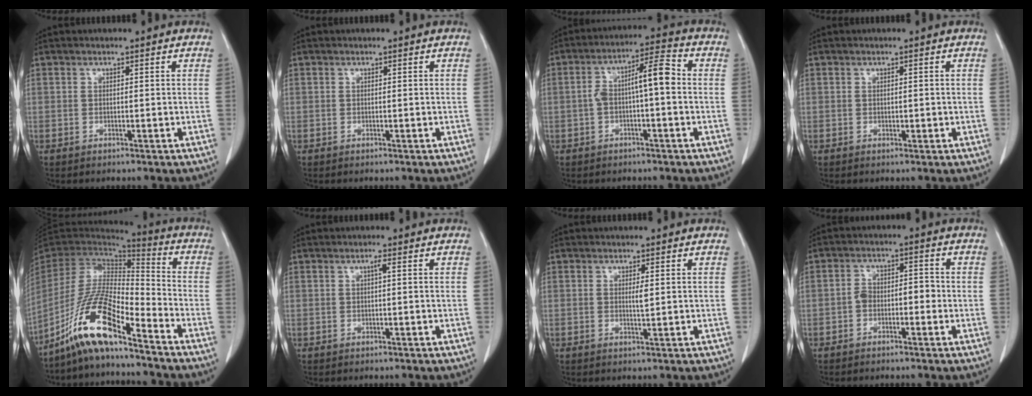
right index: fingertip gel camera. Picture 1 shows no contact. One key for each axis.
{"total": 0.0}
{"total": 7.6, "fx": -0.4, "fy": 1.6, "fz": 7.4, "tx": -0.134, "ty": 0.033, "tz": -0.007}
{"total": 1.0, "fx": 0.0, "fy": 0.7, "fz": 0.7, "tx": -0.009, "ty": 0.001, "tz": 0.001}
{"total": 14.0, "fx": -9.6, "fy": 1.9, "fz": 10.0, "tx": -0.198, "ty": -0.005, "tz": -0.180}
{"total": 0.7, "fx": 0.1, "fy": -0.1, "fz": 0.7, "tx": -0.012, "ty": 0.002, "tz": 0.002}
{"total": 1.6, "fx": 0.3, "fy": 0.2, "fz": 1.5, "tx": -0.028, "ty": -0.001, "tz": 0.004}
{"total": 4.1, "fx": -1.2, "fy": 2.3, "fz": 3.1, "tx": -0.053, "ty": 0.025, "tz": -0.021}